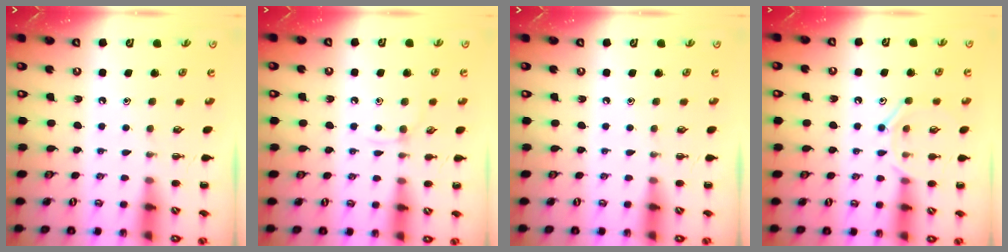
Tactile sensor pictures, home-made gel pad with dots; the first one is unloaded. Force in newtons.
{"total": 2.8, "press": 2.7, "slide": 0.9}
{"total": 0.0}
{"total": 10.8, "press": 10.7, "slide": 0.6}